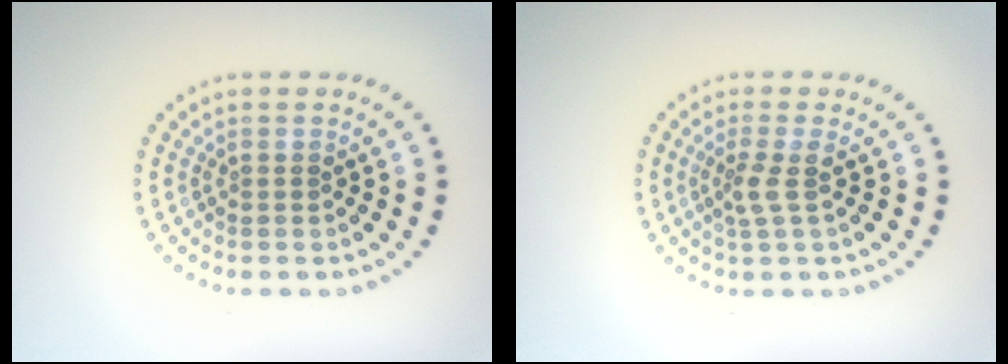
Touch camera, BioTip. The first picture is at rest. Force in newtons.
{"total": 1.9, "press": 1.4, "slide": 1.2}